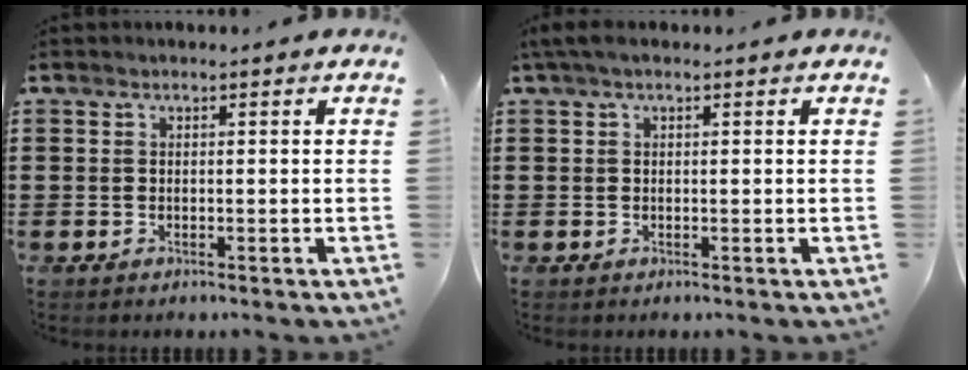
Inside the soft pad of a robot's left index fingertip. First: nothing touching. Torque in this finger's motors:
{"motor_torque": [0.10, -0.19, 0.22, 0.06]}